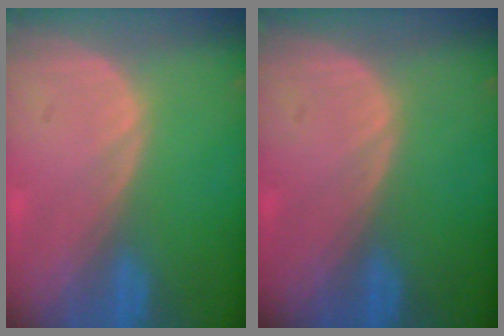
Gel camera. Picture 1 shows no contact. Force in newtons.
{"total": 0.0}